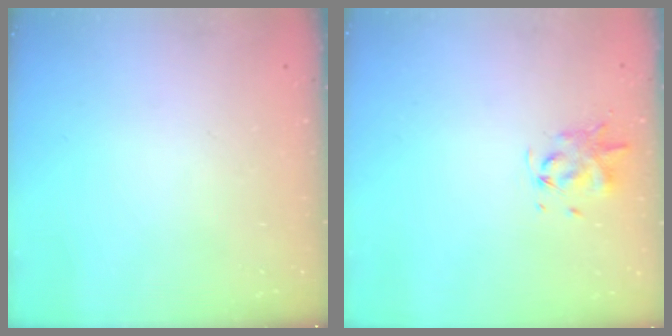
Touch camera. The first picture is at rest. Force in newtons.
{"total": 3.5, "press": 3.5, "slide": 0.5}